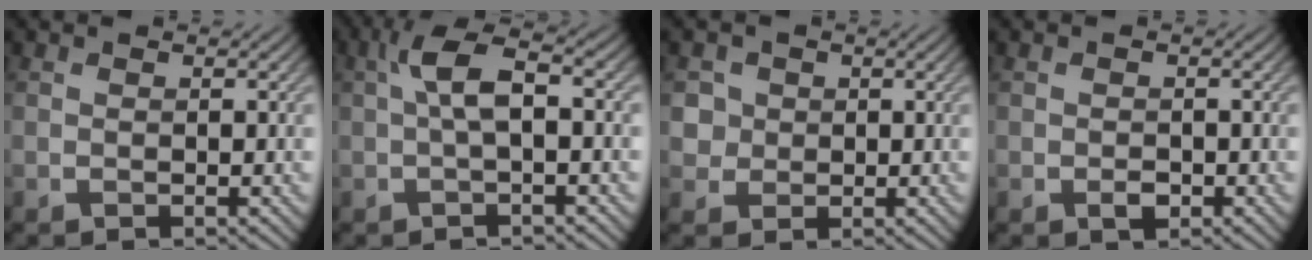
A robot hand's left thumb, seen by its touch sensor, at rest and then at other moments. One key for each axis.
{"total": 4.8, "fx": 0.2, "fy": 1.3, "fz": 4.6, "tx": -0.096, "ty": 0.017, "tz": -0.001}
{"total": 3.0, "fx": 0.5, "fy": 2.9, "fz": 0.6, "tx": -0.025, "ty": -0.007, "tz": 0.013}
{"total": 1.4, "fx": -0.7, "fy": 0.9, "fz": 0.8, "tx": -0.013, "ty": -0.006, "tz": -0.014}